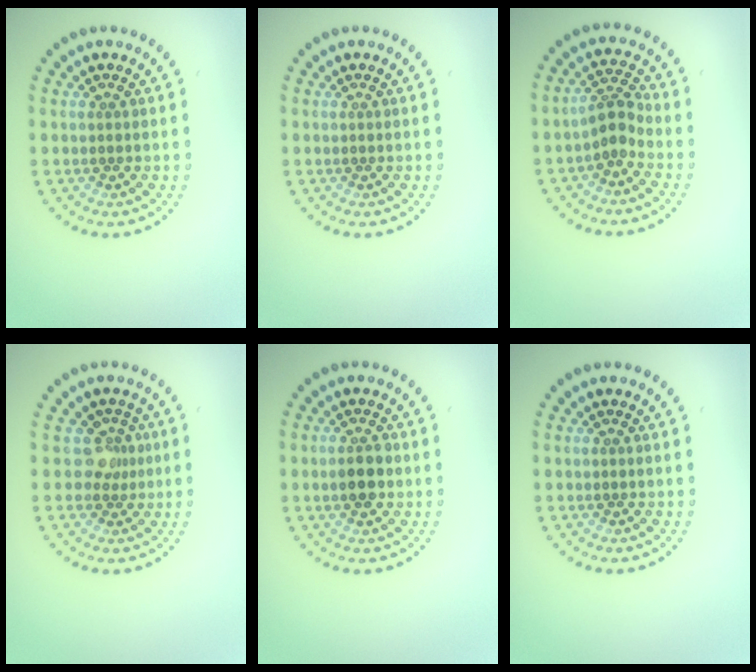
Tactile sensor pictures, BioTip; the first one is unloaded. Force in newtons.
{"total": 0.0}
{"total": 2.3, "press": 1.9, "slide": 1.3}
{"total": 2.0, "press": 1.5, "slide": 1.3}
{"total": 2.3, "press": 2.3, "slide": 0.2}
{"total": 0.0}